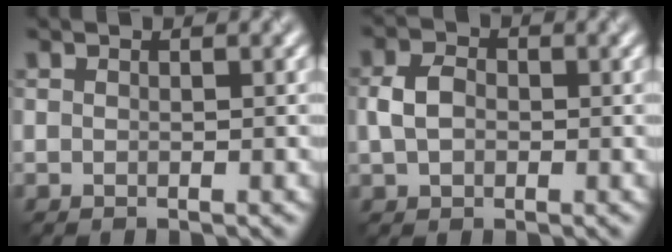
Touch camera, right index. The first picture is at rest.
{"total": 2.9, "force": [0.0, 2.2, 1.9], "torque": [-0.042, 0.003, -0.005]}